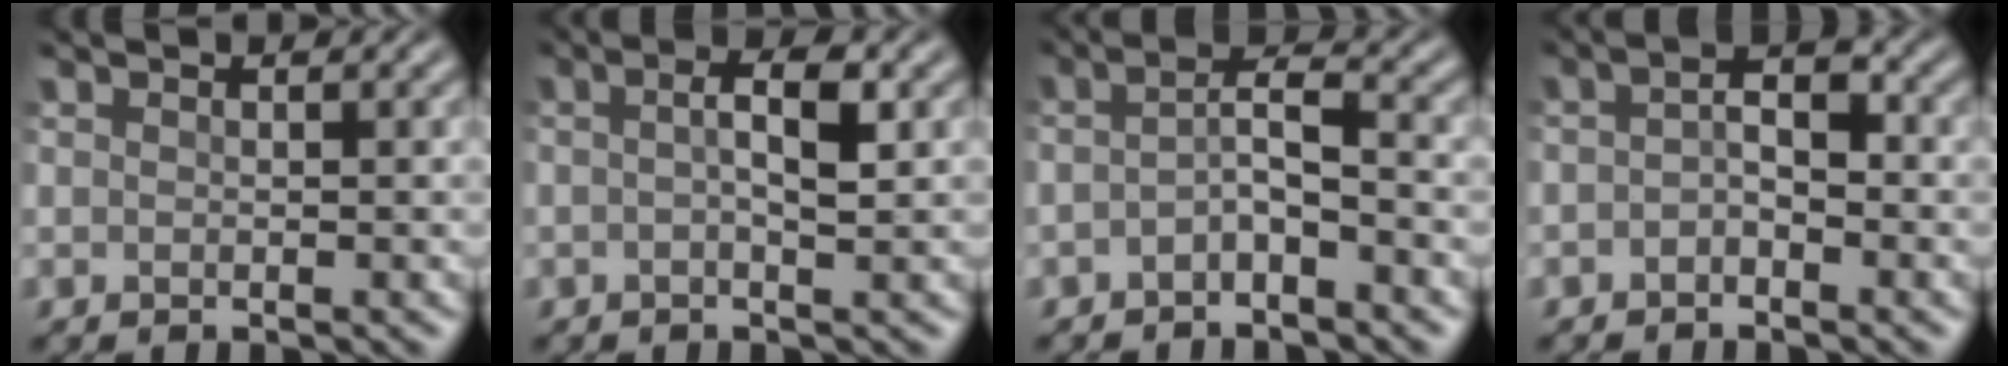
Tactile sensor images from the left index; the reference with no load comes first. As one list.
[{"total": 3.0, "force": [0.1, 0.7, 2.9], "torque": [-0.054, 0.006, -0.004]}, {"total": 2.5, "force": [-1.3, 0.6, 2.1], "torque": [-0.042, 0.007, -0.034]}, {"total": 2.4, "force": [-1.0, 1.1, 1.9], "torque": [-0.037, 0.007, -0.025]}]